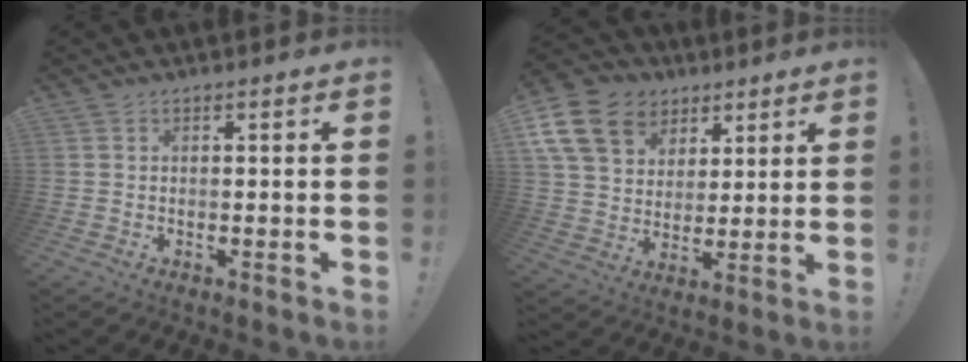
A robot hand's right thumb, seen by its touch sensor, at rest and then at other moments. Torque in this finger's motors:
{"motor_torque": [0.20, 0.42, 0.54, 0.08, 0.30]}